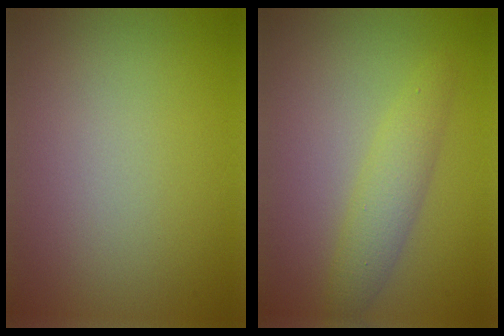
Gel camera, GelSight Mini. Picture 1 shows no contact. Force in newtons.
{"total": 2.9, "press": 2.9, "slide": 0.0}